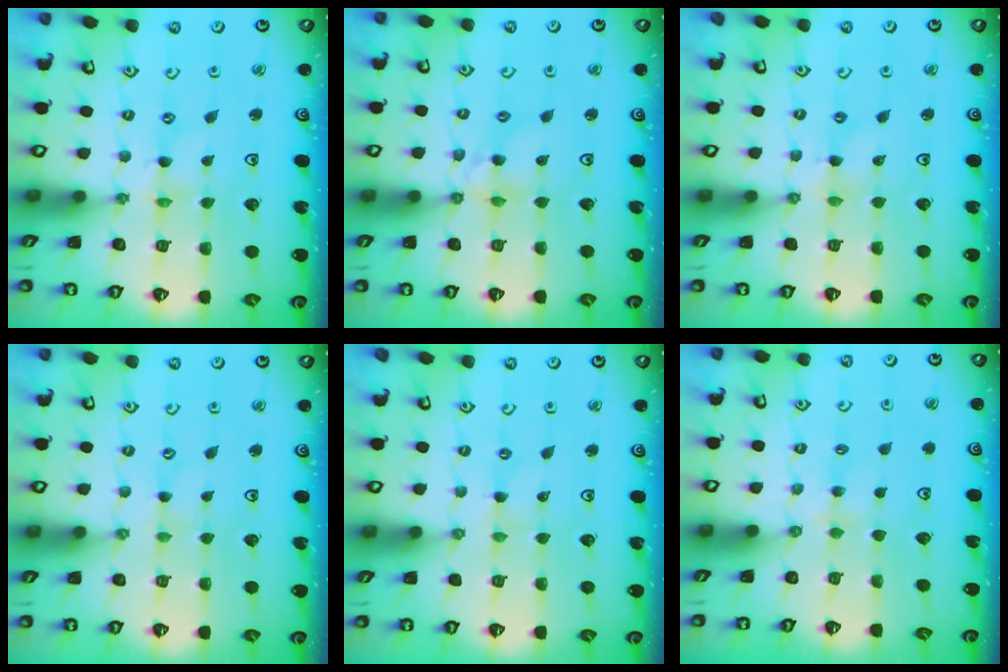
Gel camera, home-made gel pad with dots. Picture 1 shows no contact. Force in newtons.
{"total": 6.4, "press": 6.3, "slide": 0.7}
{"total": 1.2, "press": 1.2, "slide": 0.1}
{"total": 0.0}
{"total": 0.0}
{"total": 2.7, "press": 2.6, "slide": 0.4}